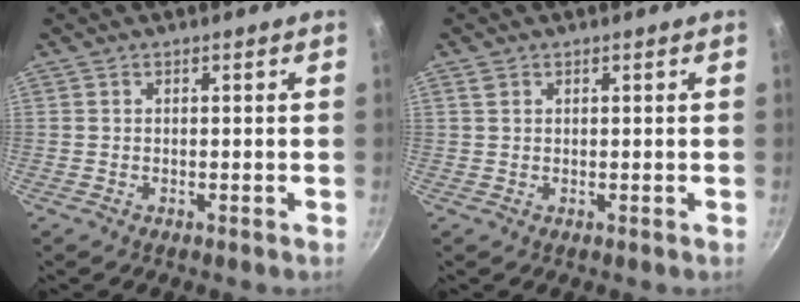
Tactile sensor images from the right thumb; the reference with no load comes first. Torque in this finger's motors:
{"motor_torque": [-0.42, 0.34, -0.25, 0.27, 0.03]}